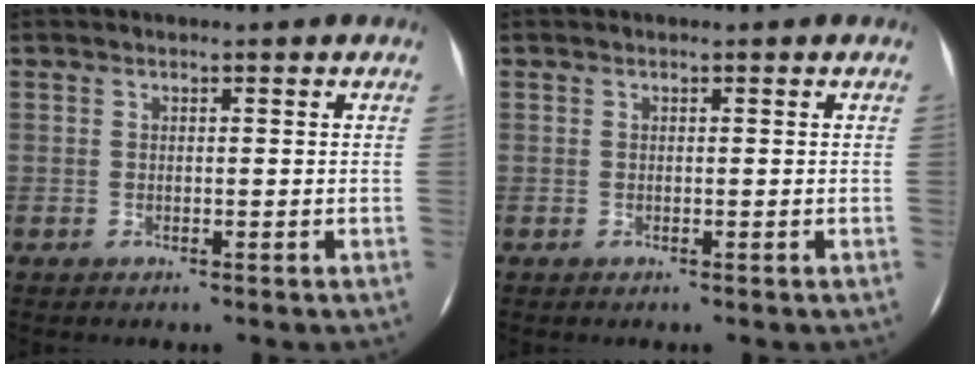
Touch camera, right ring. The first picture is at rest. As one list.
[{"total": 0.0}]